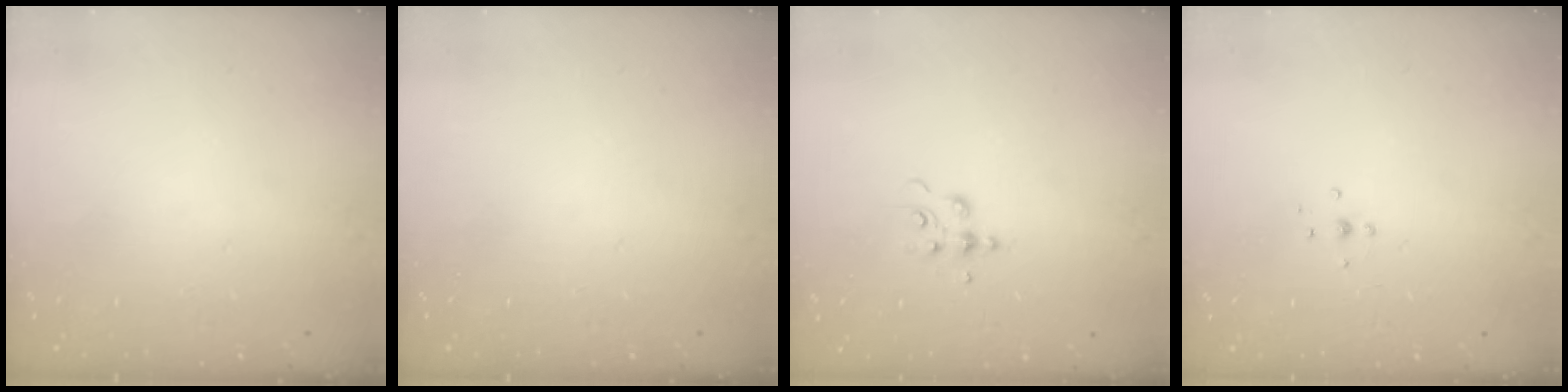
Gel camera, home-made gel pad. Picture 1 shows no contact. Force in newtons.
{"total": 0.0}
{"total": 4.8, "press": 4.8, "slide": 0.5}
{"total": 3.8, "press": 3.7, "slide": 0.8}